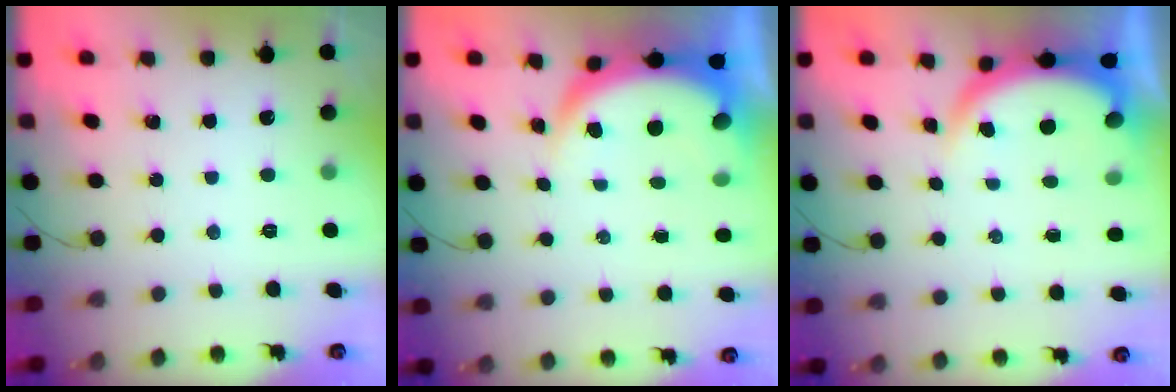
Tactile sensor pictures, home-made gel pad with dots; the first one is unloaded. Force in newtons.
{"total": 6.7, "press": 6.7, "slide": 1.0}
{"total": 5.3, "press": 5.3, "slide": 0.3}